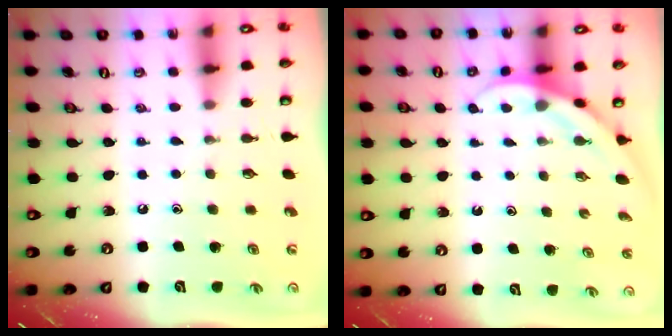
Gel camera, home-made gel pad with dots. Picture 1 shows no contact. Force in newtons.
{"total": 4.1, "press": 4.1, "slide": 0.3}